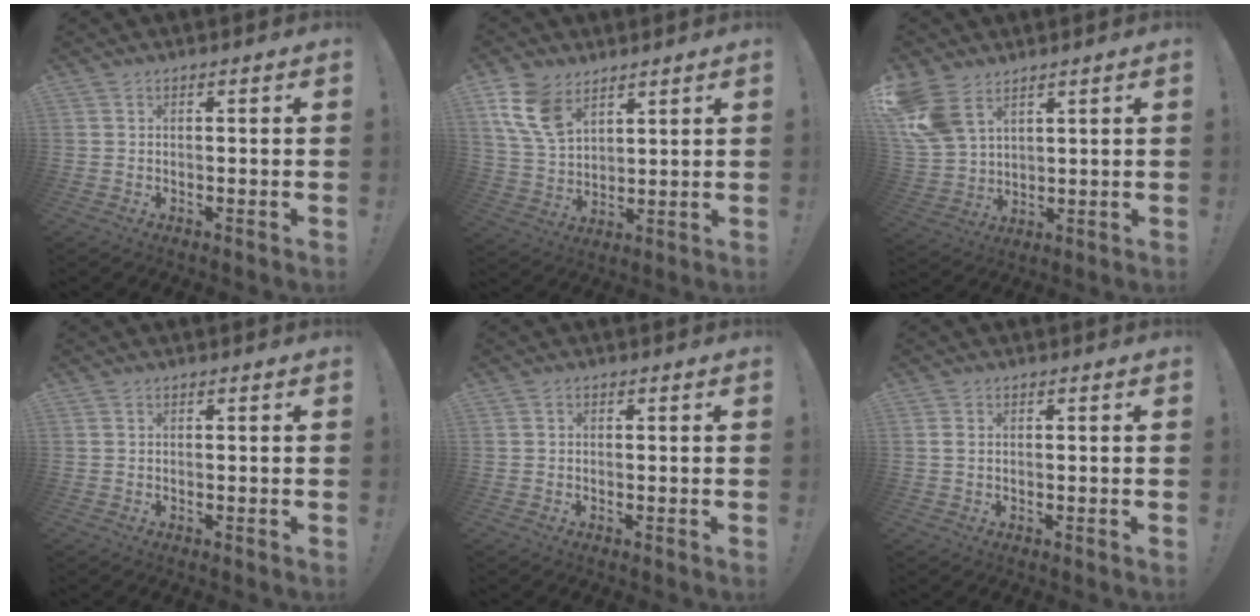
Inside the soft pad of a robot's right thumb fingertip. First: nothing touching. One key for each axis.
{"total": 11.9, "fx": 7.0, "fy": 7.2, "fz": 6.3, "tx": -0.135, "ty": -0.022, "tz": 0.140}
{"total": 10.9, "fx": 6.4, "fy": 6.8, "fz": 5.6, "tx": -0.125, "ty": -0.023, "tz": 0.132}
{"total": 0.0}
{"total": 0.6, "fx": -0.4, "fy": 0.4, "fz": 0.1, "tx": -0.009, "ty": 0.005, "tz": -0.006}
{"total": 0.9, "fx": 0.3, "fy": 0.6, "fz": 0.7, "tx": -0.014, "ty": 0.003, "tz": 0.004}